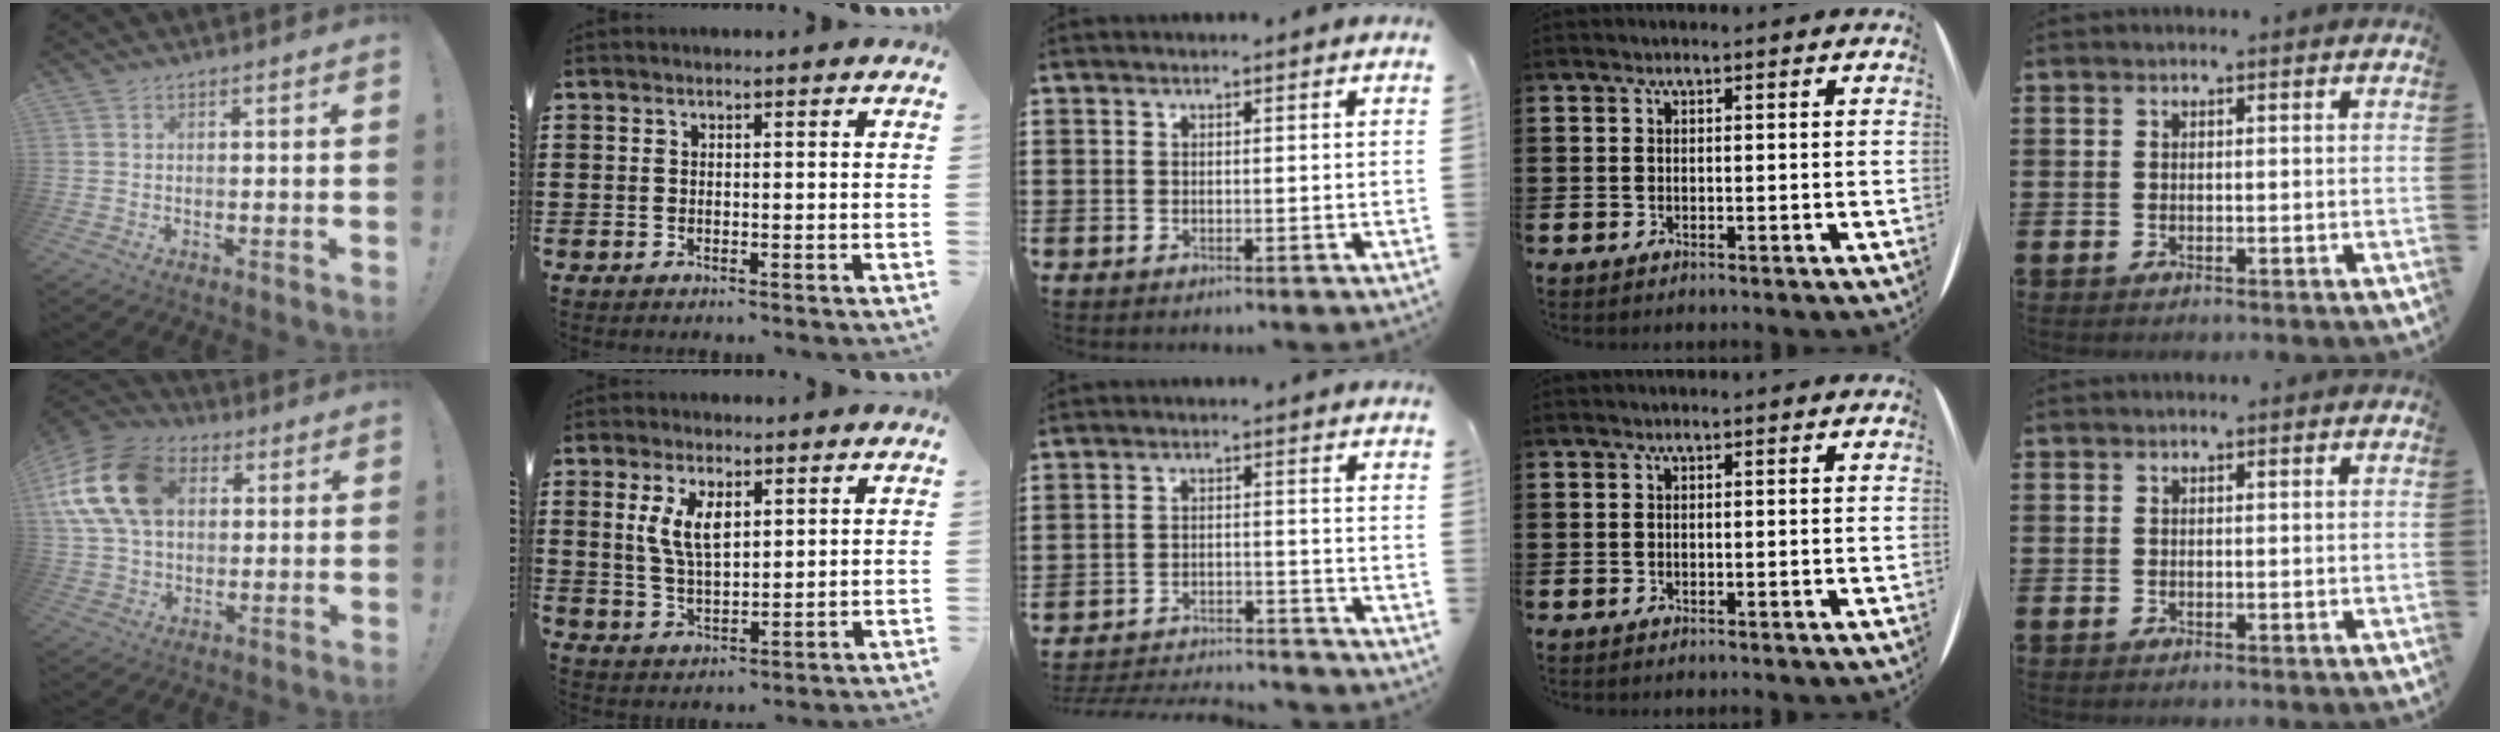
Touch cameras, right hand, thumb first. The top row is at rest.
{"thumb": {"total": 19.4, "force": [5.4, 14.1, 12.2], "torque": [-0.224, -0.004, 0.103]}, "index": {"total": 5.9, "force": [2.2, 2.5, 4.9], "torque": [-0.104, 0.004, 0.040]}, "middle": {"total": 3.9, "force": [-3.8, 0.3, 0.4], "torque": [-0.010, 0.003, -0.081]}}